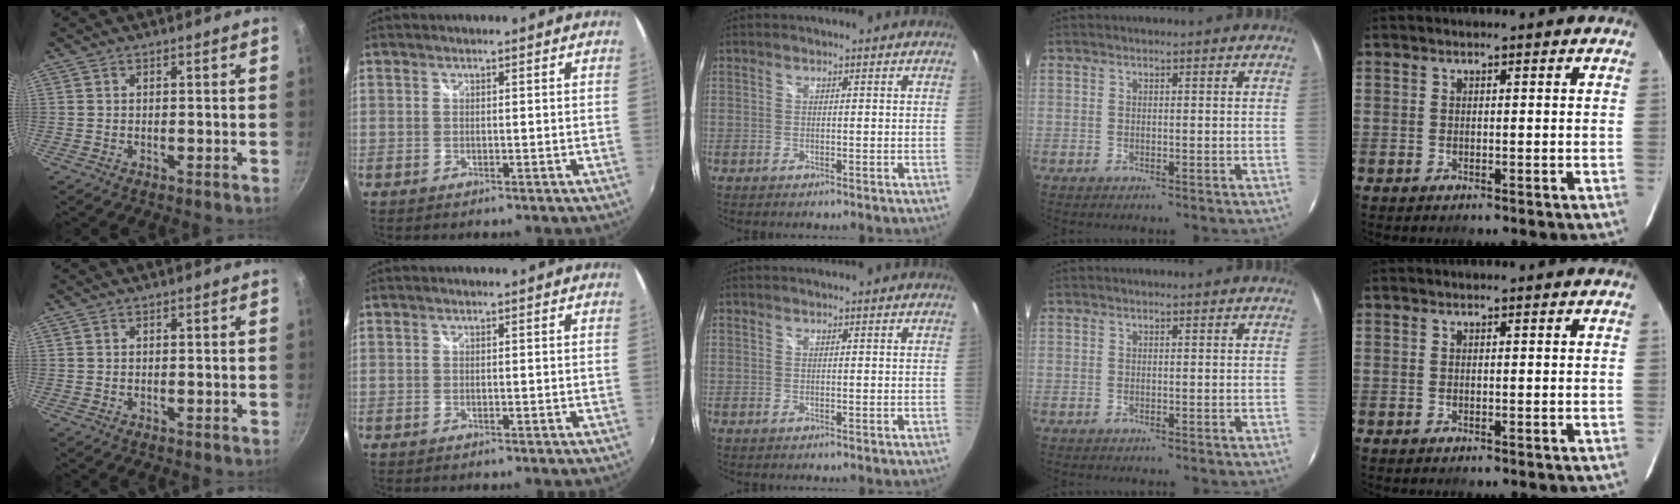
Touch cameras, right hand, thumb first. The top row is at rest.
{}